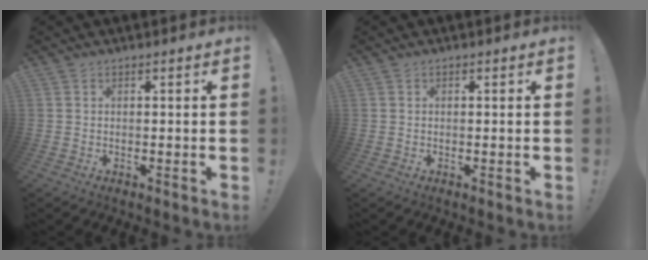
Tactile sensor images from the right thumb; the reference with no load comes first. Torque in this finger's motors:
{"motor_torque": [-0.03, -0.11, -0.17, 0.21, -0.01]}